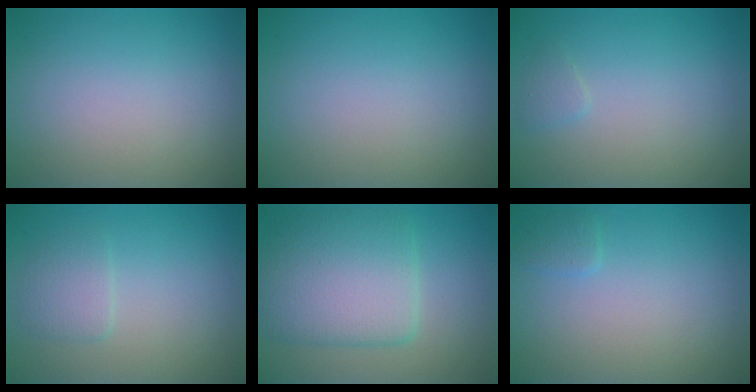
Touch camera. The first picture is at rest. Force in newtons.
{"total": 0.0}
{"total": 0.7, "press": 0.7, "slide": 0.1}
{"total": 1.6, "press": 1.6, "slide": 0.3}
{"total": 6.6, "press": 6.6, "slide": 0.3}
{"total": 0.9, "press": 0.9, "slide": 0.1}